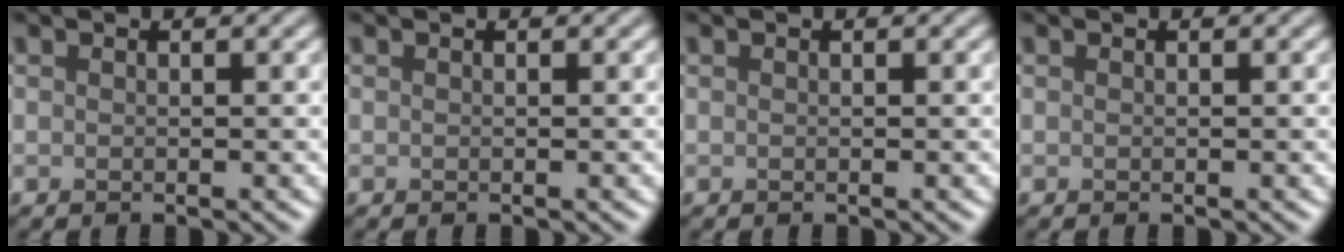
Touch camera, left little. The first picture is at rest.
{"total": 0.0}
{"total": 0.0}
{"total": 0.0}